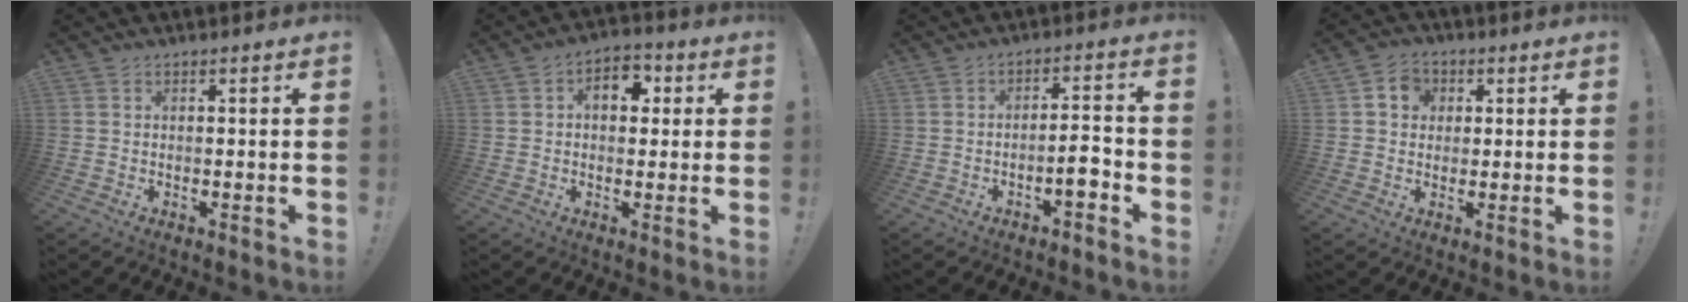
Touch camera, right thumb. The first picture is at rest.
{"total": 7.9, "force": [1.7, 5.4, 5.5], "torque": [-0.076, 0.008, 0.027]}
{"total": 5.9, "force": [-3.2, 1.9, 4.6], "torque": [-0.069, 0.013, -0.053]}
{"total": 6.4, "force": [1.7, 5.6, 2.7], "torque": [-0.039, 0.004, 0.034]}